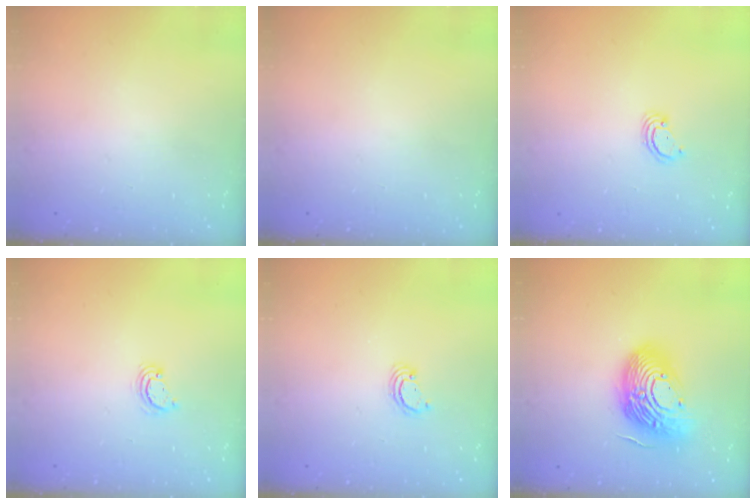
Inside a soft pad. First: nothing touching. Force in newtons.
{"total": 0.0}
{"total": 2.4, "press": 2.4, "slide": 0.2}
{"total": 3.0, "press": 3.0, "slide": 0.2}
{"total": 2.6, "press": 2.6, "slide": 0.3}
{"total": 20.9, "press": 20.8, "slide": 1.8}